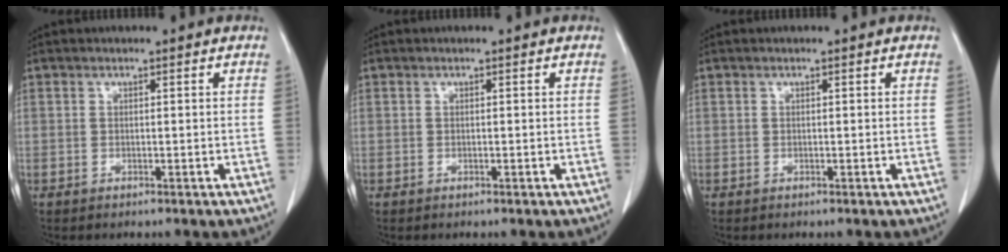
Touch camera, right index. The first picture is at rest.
{"total": 0.0}
{"total": 0.0}